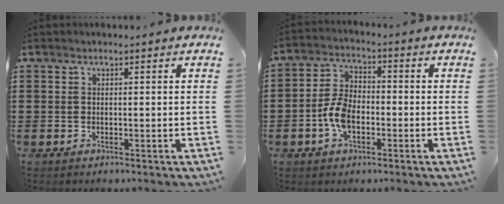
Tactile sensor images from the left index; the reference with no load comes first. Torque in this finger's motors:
{"motor_torque": [0.43, 0.38, 0.44, 0.15]}